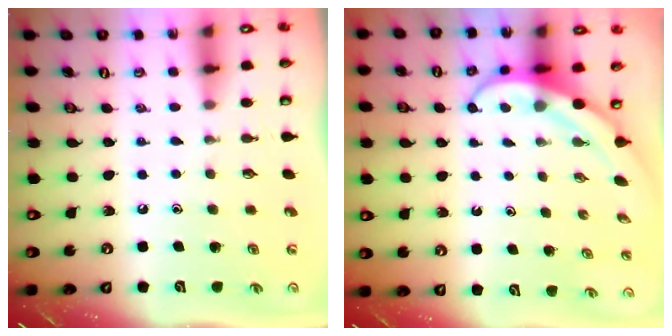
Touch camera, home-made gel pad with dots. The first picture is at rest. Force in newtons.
{"total": 6.0, "press": 6.0, "slide": 0.3}